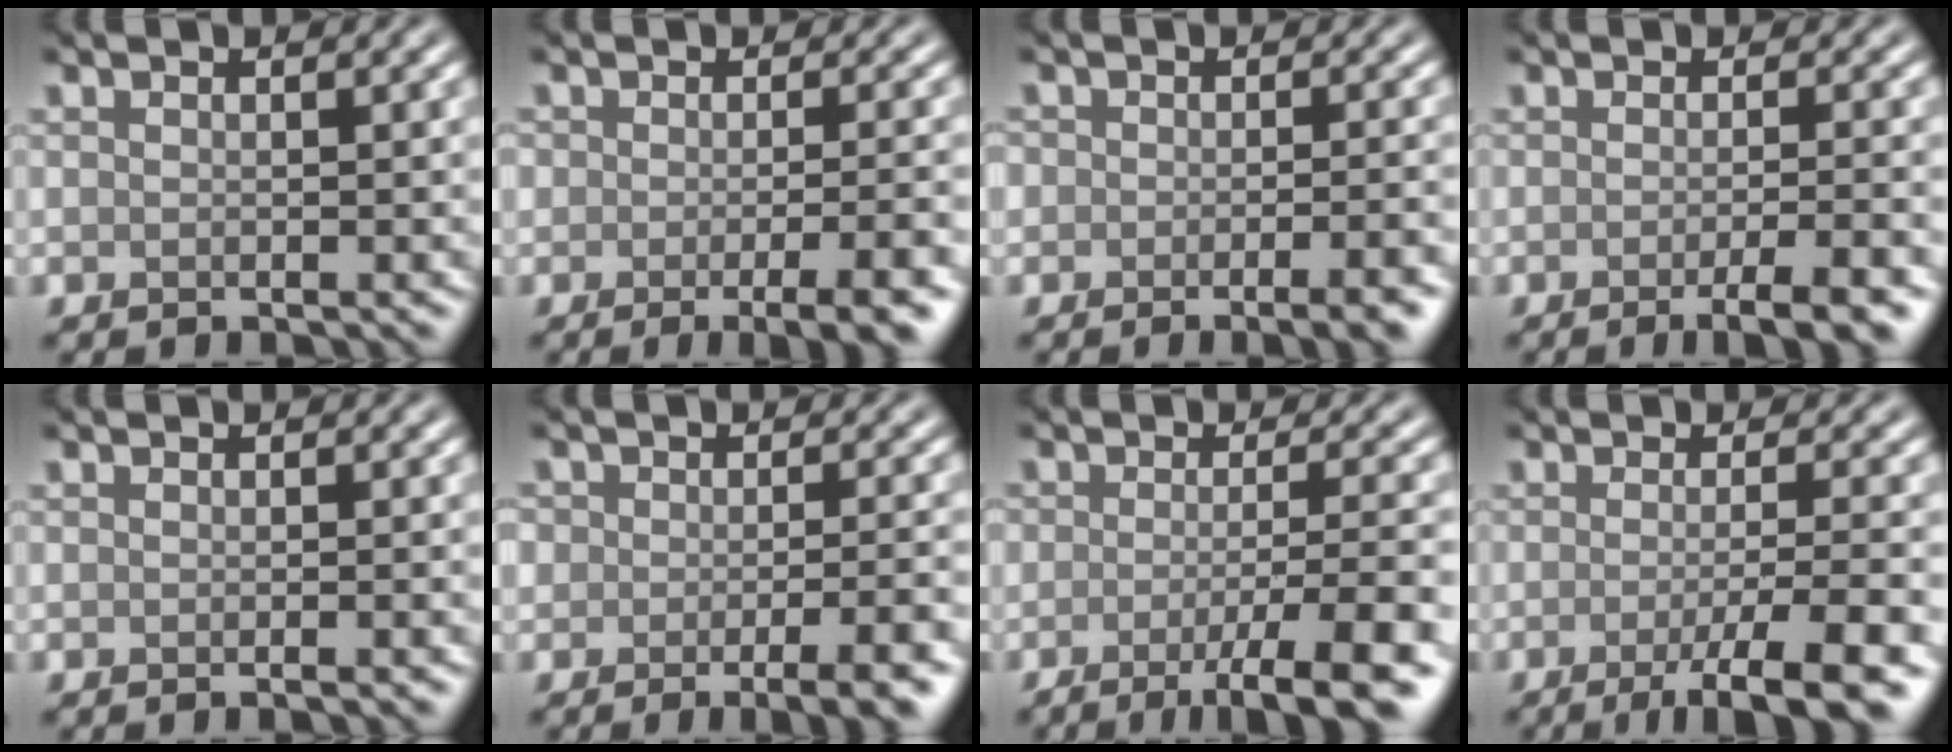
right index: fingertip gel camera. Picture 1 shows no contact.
{"total": 4.9, "force": [-2.4, 1.3, 4.1], "torque": [-0.051, -0.007, -0.023]}
{"total": 4.1, "force": [-2.4, 1.5, 2.9], "torque": [-0.027, 0.006, -0.022]}
{"total": 4.3, "force": [-2.0, 0.9, 3.7], "torque": [-0.045, -0.004, -0.032]}
{"total": 0.8, "force": [-0.3, 0.1, 0.7], "torque": [-0.005, 0.000, -0.006]}
{"total": 5.5, "force": [-2.7, 2.1, 4.3], "torque": [-0.045, -0.001, -0.028]}
{"total": 6.5, "force": [-3.3, 1.1, 5.5], "torque": [-0.079, -0.005, -0.051]}
{"total": 6.4, "force": [-2.8, 1.1, 5.6], "torque": [-0.075, -0.005, -0.046]}